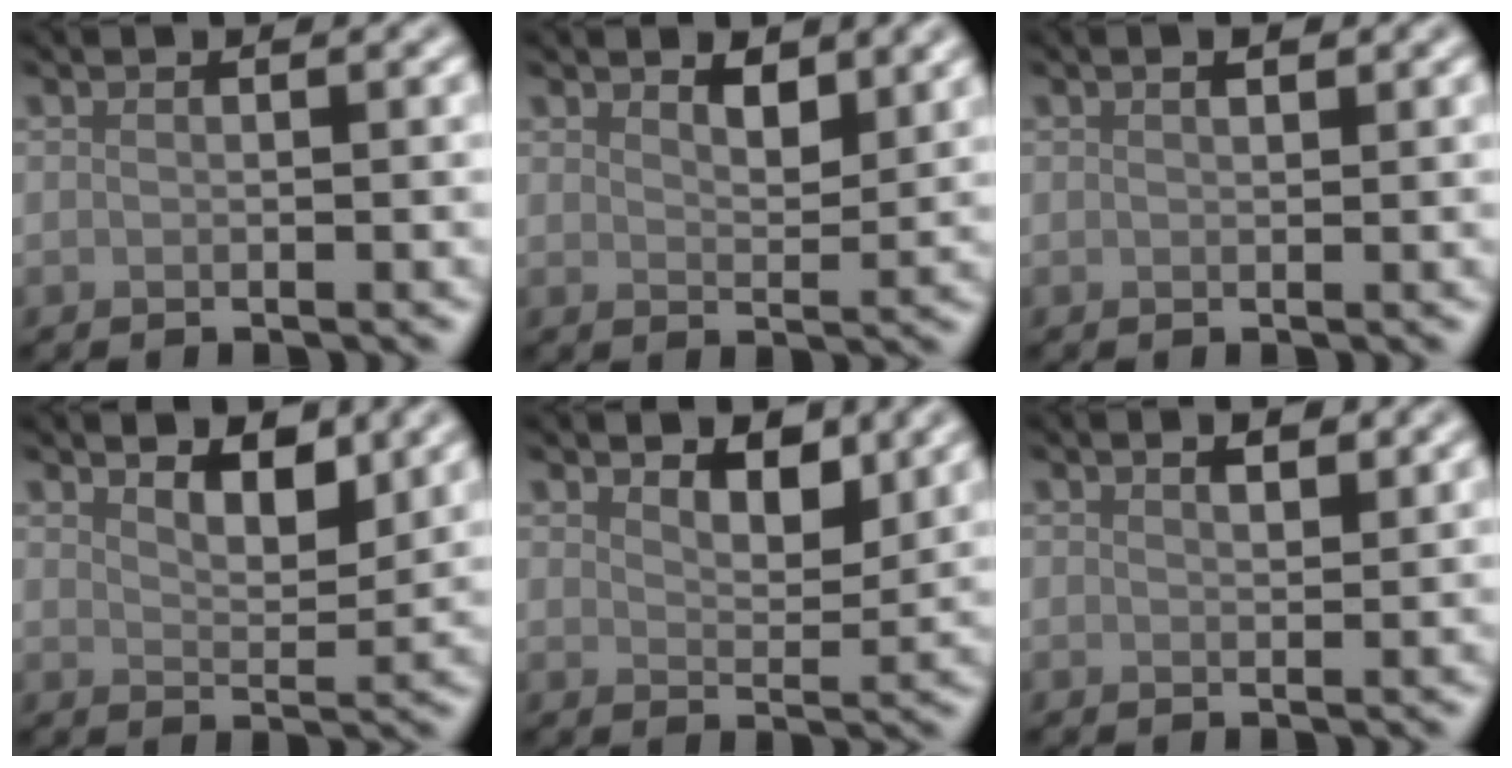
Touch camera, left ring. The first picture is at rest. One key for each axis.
{"total": 2.3, "fx": 1.7, "fy": 0.8, "fz": 1.3, "tx": -0.024, "ty": -0.006, "tz": 0.028}
{"total": 0.9, "fx": 0.5, "fy": 0.3, "fz": 0.7, "tx": -0.013, "ty": 0.002, "tz": 0.010}
{"total": 3.5, "fx": 2.6, "fy": 1.2, "fz": 1.9, "tx": -0.035, "ty": -0.005, "tz": 0.039}
{"total": 3.2, "fx": 2.4, "fy": 1.3, "fz": 1.7, "tx": -0.033, "ty": -0.005, "tz": 0.035}
{"total": 1.6, "fx": 1.1, "fy": 0.5, "fz": 1.0, "tx": -0.015, "ty": 0.001, "tz": 0.021}